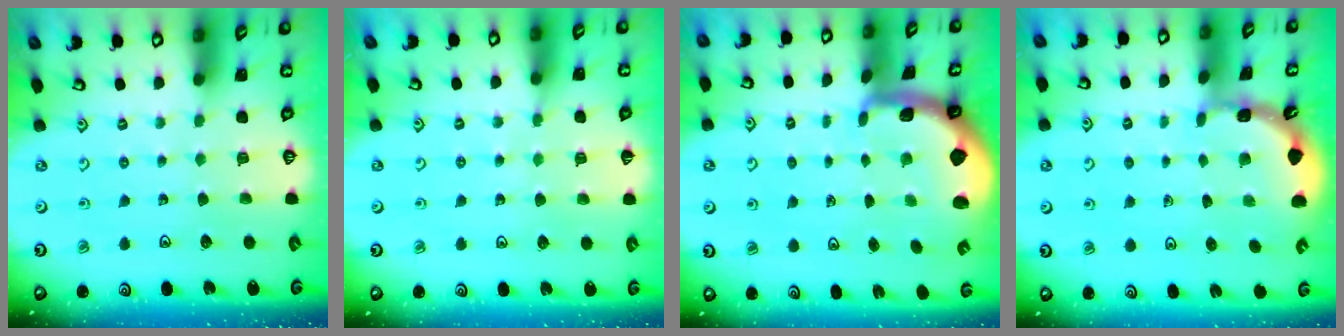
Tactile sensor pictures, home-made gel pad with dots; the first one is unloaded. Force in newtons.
{"total": 3.9, "press": 3.8, "slide": 0.6}
{"total": 1.9, "press": 1.9, "slide": 0.4}
{"total": 1.8, "press": 1.8, "slide": 0.1}